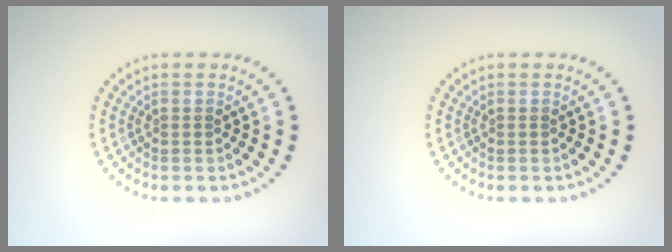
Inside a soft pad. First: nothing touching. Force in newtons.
{"total": 0.0}